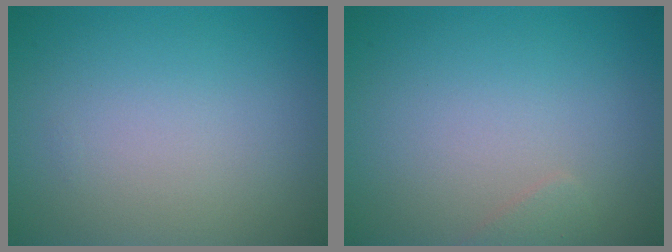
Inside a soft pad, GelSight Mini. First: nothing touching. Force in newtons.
{"total": 0.8, "press": 0.8, "slide": 0.0}